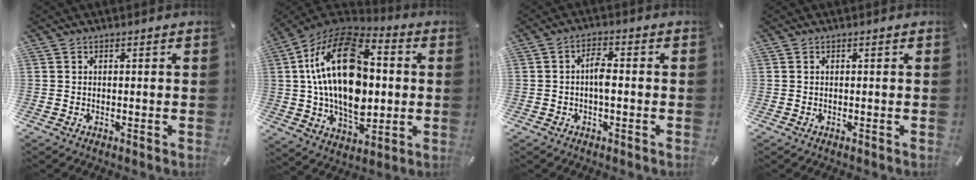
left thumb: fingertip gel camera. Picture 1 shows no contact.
{"total": 24.2, "force": [2.3, 15.4, 18.5], "torque": [-0.371, -0.004, 0.033]}
{"total": 4.1, "force": [-0.7, 1.7, 3.6], "torque": [-0.065, 0.010, -0.012]}
{"total": 0.0}